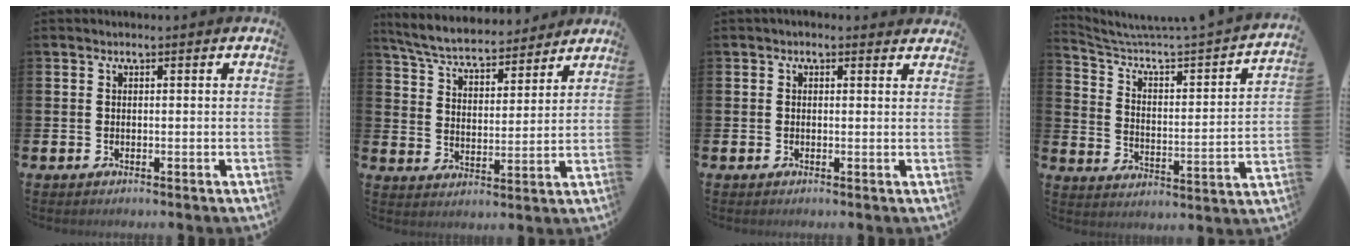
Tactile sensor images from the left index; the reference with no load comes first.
{"total": 6.4, "force": [6.1, 1.3, 1.6], "torque": [-0.061, -0.039, 0.105]}
{"total": 0.6, "force": [0.4, 0.3, 0.3], "torque": [0.007, 0.000, 0.004]}
{"total": 5.1, "force": [4.4, 0.1, 2.6], "torque": [-0.072, -0.047, 0.062]}